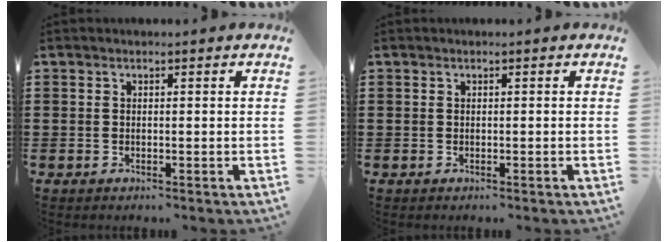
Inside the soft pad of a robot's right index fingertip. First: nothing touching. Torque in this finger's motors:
{"motor_torque": [-1.24, 0.54, -0.84, -0.21]}